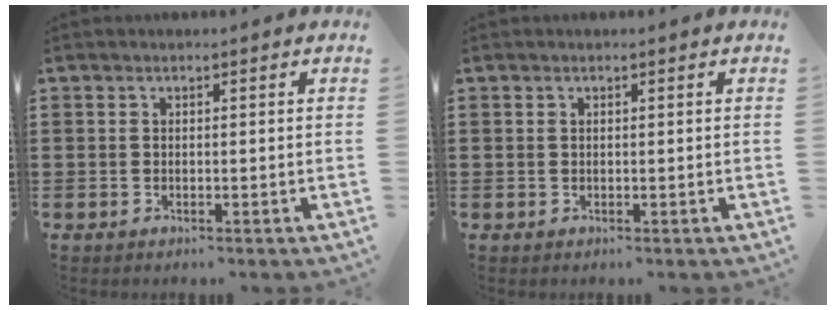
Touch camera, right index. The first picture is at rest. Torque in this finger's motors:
{"motor_torque": [0.62, 0.41, 0.04, 0.02]}